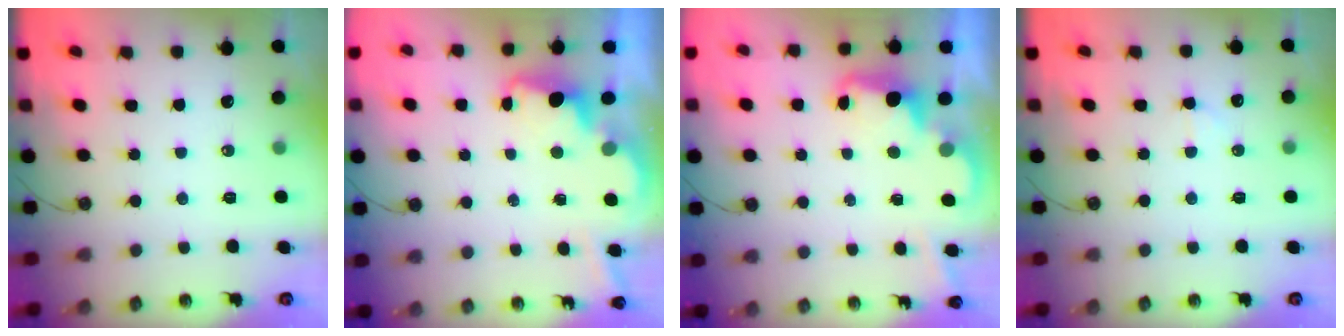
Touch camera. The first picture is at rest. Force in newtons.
{"total": 3.4, "press": 3.3, "slide": 0.8}
{"total": 2.4, "press": 2.4, "slide": 0.5}
{"total": 3.2, "press": 3.0, "slide": 0.8}